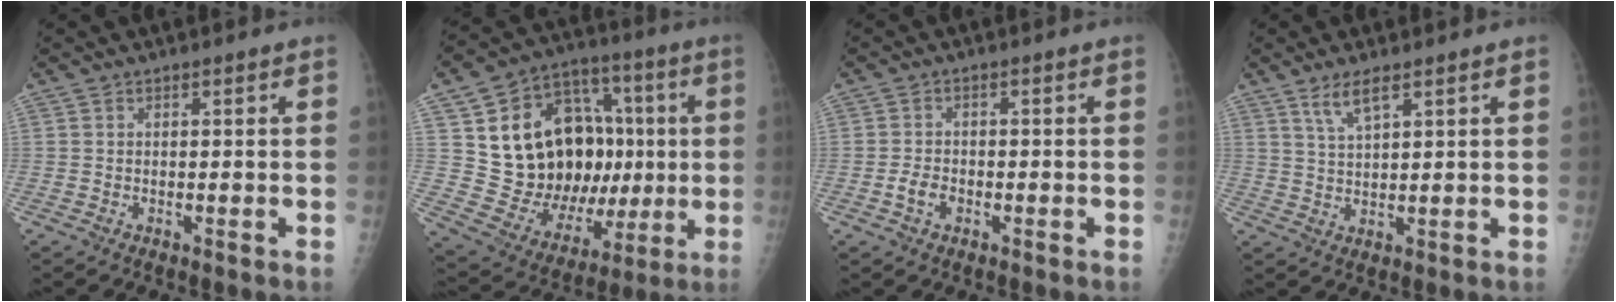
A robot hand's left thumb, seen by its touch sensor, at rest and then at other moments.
{"total": 26.2, "force": [2.5, 17.1, 19.7], "torque": [-0.278, 0.013, 0.060]}
{"total": 3.3, "force": [-1.2, 2.3, 2.0], "torque": [-0.035, 0.010, -0.022]}
{"total": 4.7, "force": [3.0, 1.2, 3.4], "torque": [-0.068, -0.013, 0.066]}